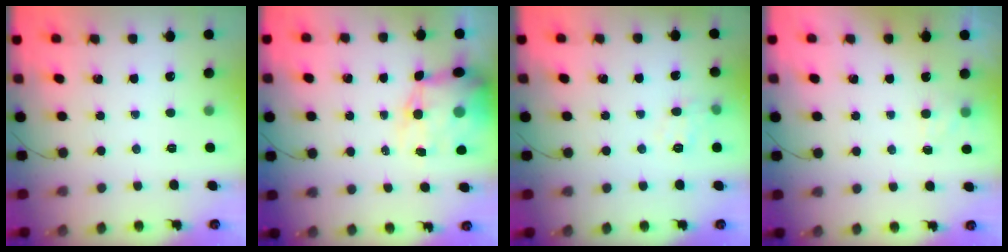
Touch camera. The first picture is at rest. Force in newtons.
{"total": 13.9, "press": 13.6, "slide": 3.2}
{"total": 8.1, "press": 8.0, "slide": 1.1}
{"total": 4.6, "press": 4.3, "slide": 1.5}